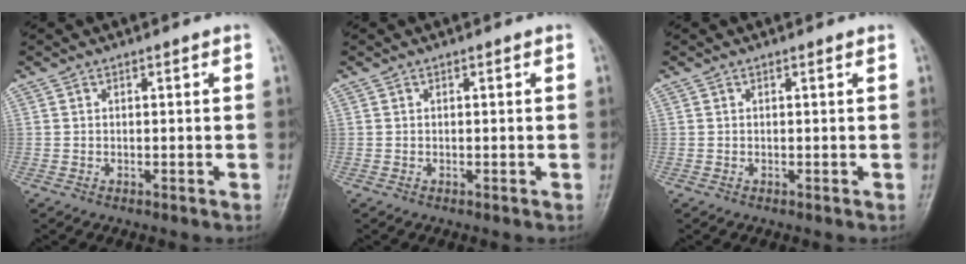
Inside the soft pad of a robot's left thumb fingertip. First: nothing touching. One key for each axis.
{"total": 0.0}
{"total": 0.0}